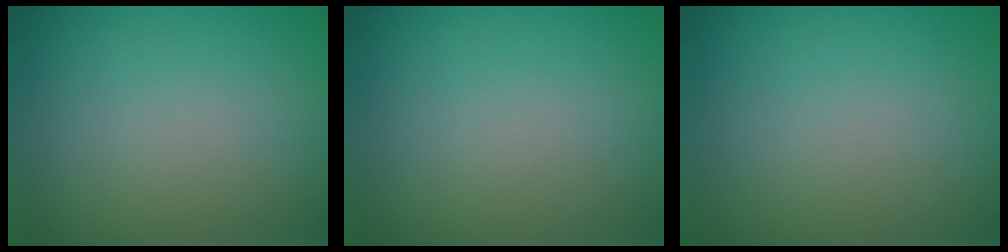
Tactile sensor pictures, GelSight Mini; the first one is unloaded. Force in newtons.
{"total": 0.0}
{"total": 0.0}